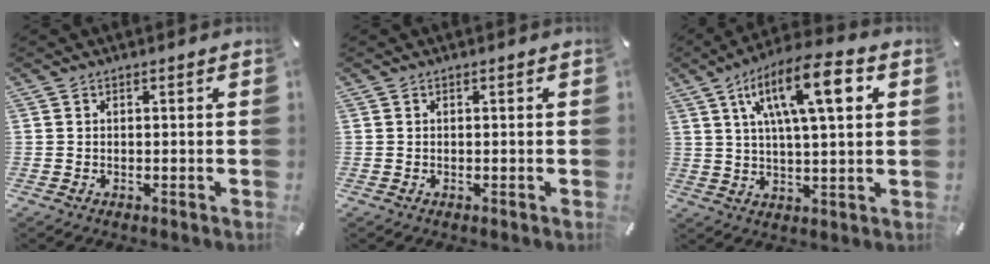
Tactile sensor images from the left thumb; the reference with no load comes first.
{"total": 0.0}
{"total": 15.9, "force": [6.3, 5.2, 13.7], "torque": [-0.231, -0.001, 0.099]}